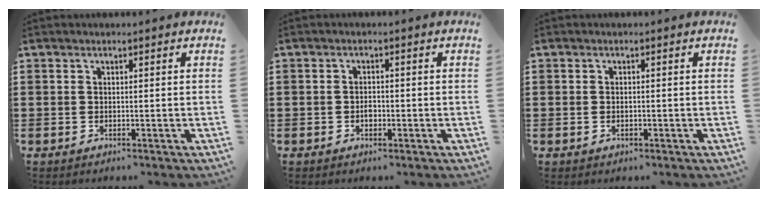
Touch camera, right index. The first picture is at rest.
{"total": 1.5, "force": [-0.5, 1.0, 1.1], "torque": [-0.021, 0.002, -0.009]}
{"total": 0.7, "force": [-0.2, 0.5, 0.5], "torque": [-0.012, 0.002, -0.005]}